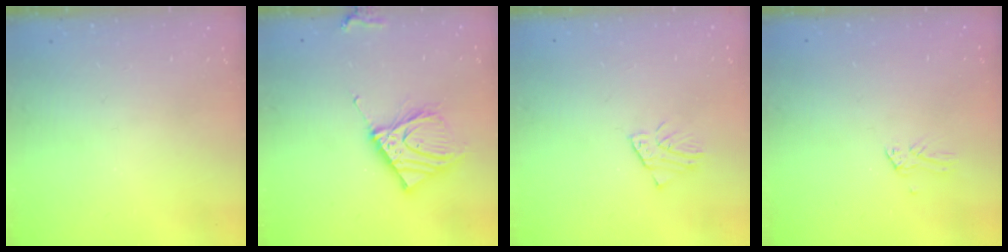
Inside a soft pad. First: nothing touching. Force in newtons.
{"total": 12.0, "press": 11.8, "slide": 1.7}
{"total": 1.5, "press": 1.5, "slide": 0.1}
{"total": 0.0}